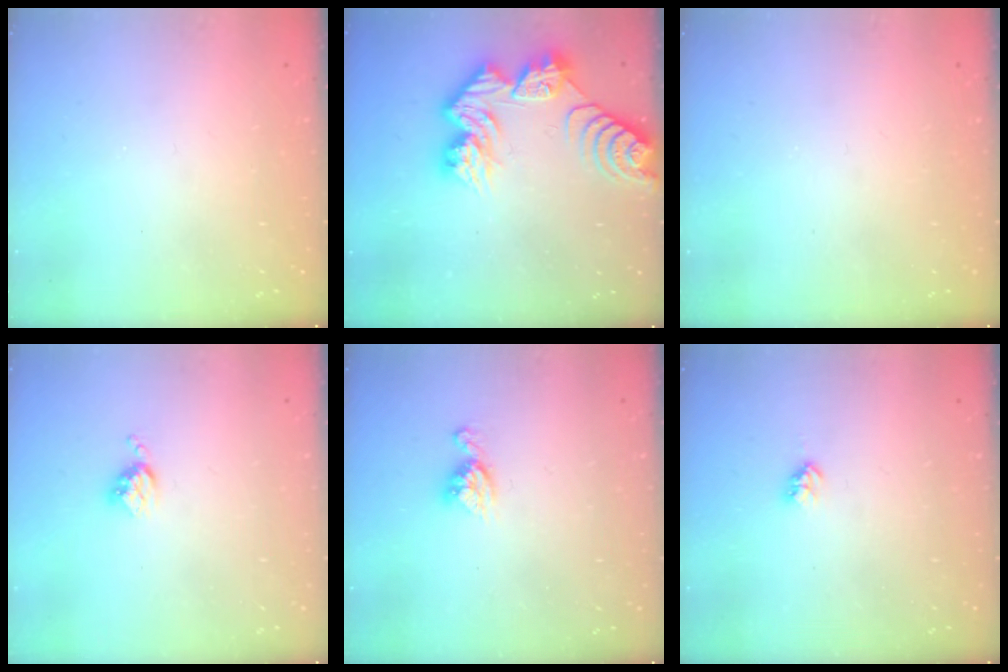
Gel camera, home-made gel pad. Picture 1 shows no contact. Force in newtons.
{"total": 14.8, "press": 14.8, "slide": 1.3}
{"total": 0.0}
{"total": 3.8, "press": 3.8, "slide": 0.4}
{"total": 7.2, "press": 7.2, "slide": 0.4}
{"total": 2.9, "press": 2.8, "slide": 0.5}